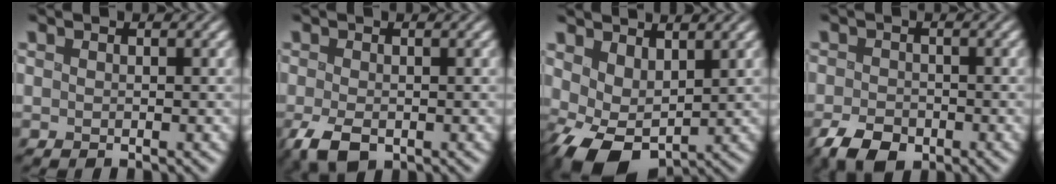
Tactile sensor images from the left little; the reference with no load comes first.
{"total": 3.3, "force": [-1.3, 1.9, 2.3], "torque": [-0.052, -0.007, -0.025]}
{"total": 5.2, "force": [-0.2, 3.2, 4.1], "torque": [-0.082, -0.012, -0.001]}
{"total": 4.0, "force": [-2.3, 2.5, 2.2], "torque": [-0.036, -0.006, -0.048]}